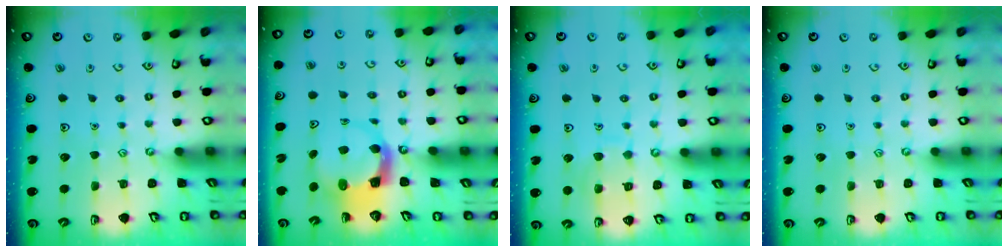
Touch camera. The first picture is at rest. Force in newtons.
{"total": 3.9, "press": 3.9, "slide": 0.6}
{"total": 7.3, "press": 7.3, "slide": 0.7}
{"total": 0.0}